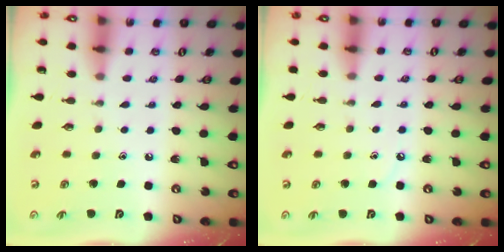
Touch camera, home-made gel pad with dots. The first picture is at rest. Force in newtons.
{"total": 3.2, "press": 3.2, "slide": 0.5}